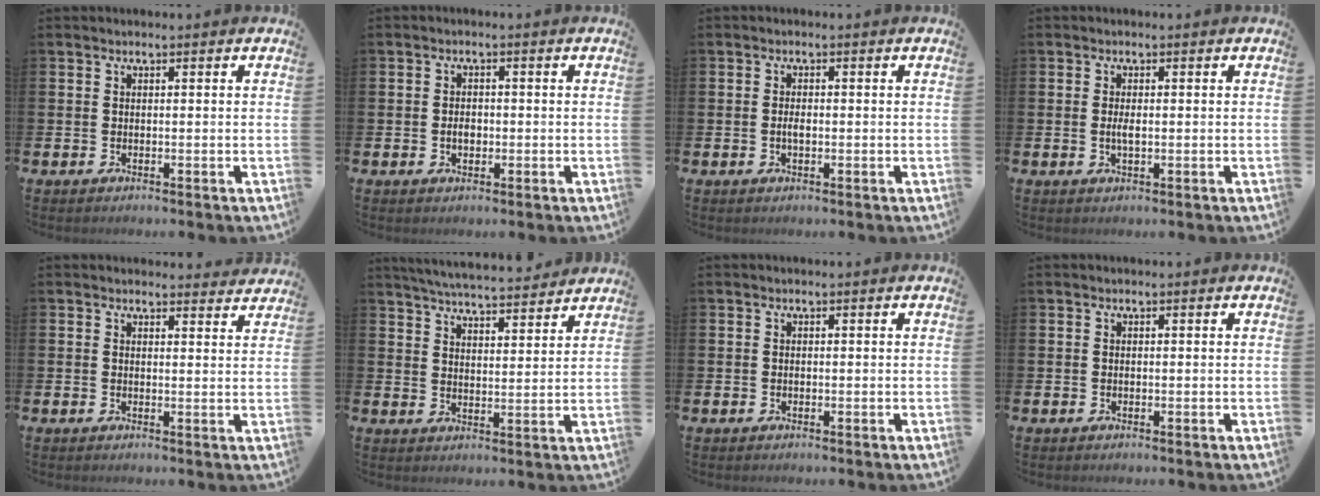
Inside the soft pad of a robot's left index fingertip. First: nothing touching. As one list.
[{"total": 2.2, "force": [-0.3, 1.5, 1.5], "torque": [-0.008, -0.004, -0.012]}, {"total": 1.4, "force": [-0.2, 0.6, 1.3], "torque": [-0.019, 0.000, -0.006]}, {"total": 1.8, "force": [0.0, 0.6, 1.7], "torque": [-0.027, -0.001, -0.004]}, {"total": 2.2, "force": [2.2, 0.5, -0.1], "torque": [0.017, -0.018, 0.035]}, {"total": 5.7, "force": [5.6, 0.3, 0.8], "torque": [-0.031, -0.040, 0.099]}, {"total": 0.0}, {"total": 0.0}]